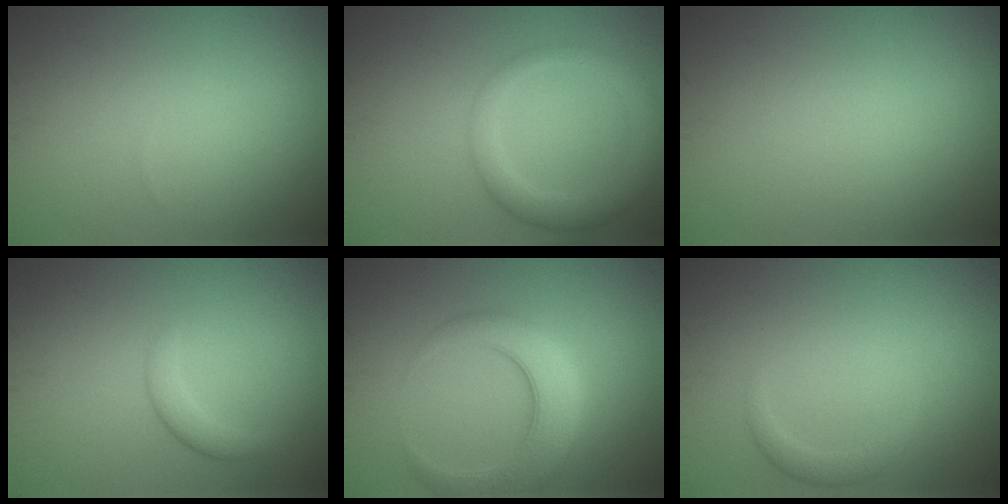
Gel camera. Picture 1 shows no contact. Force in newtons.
{"total": 3.5, "press": 3.5, "slide": 0.3}
{"total": 0.0}
{"total": 1.6, "press": 1.6, "slide": 0.0}
{"total": 6.1, "press": 6.1, "slide": 0.5}
{"total": 1.4, "press": 1.4, "slide": 0.1}